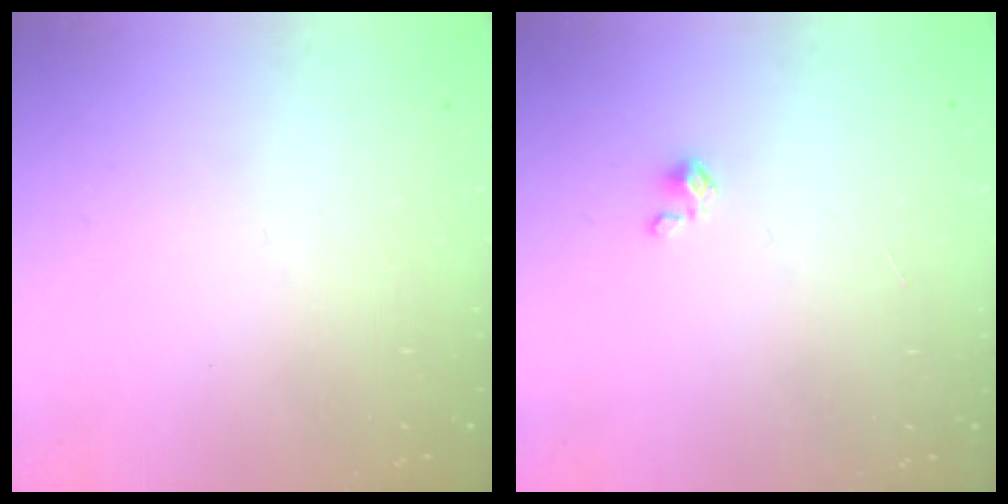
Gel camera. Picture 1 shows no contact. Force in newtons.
{"total": 0.0}